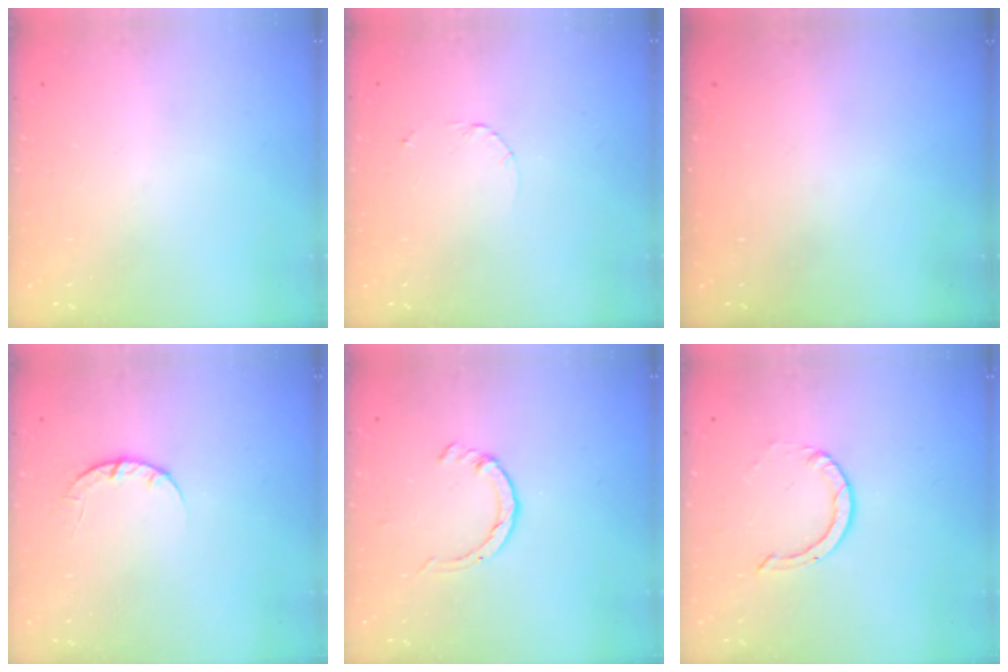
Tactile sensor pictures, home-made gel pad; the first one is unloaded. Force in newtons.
{"total": 1.6, "press": 1.6, "slide": 0.2}
{"total": 0.0}
{"total": 3.7, "press": 3.7, "slide": 0.5}
{"total": 2.6, "press": 2.6, "slide": 0.4}
{"total": 2.2, "press": 2.2, "slide": 0.2}